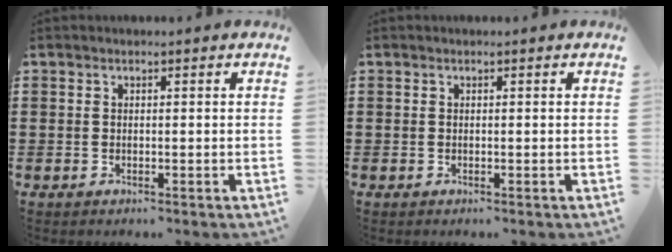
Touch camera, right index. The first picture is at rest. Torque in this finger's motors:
{"motor_torque": [0.00, 0.00, 0.00, 0.00]}